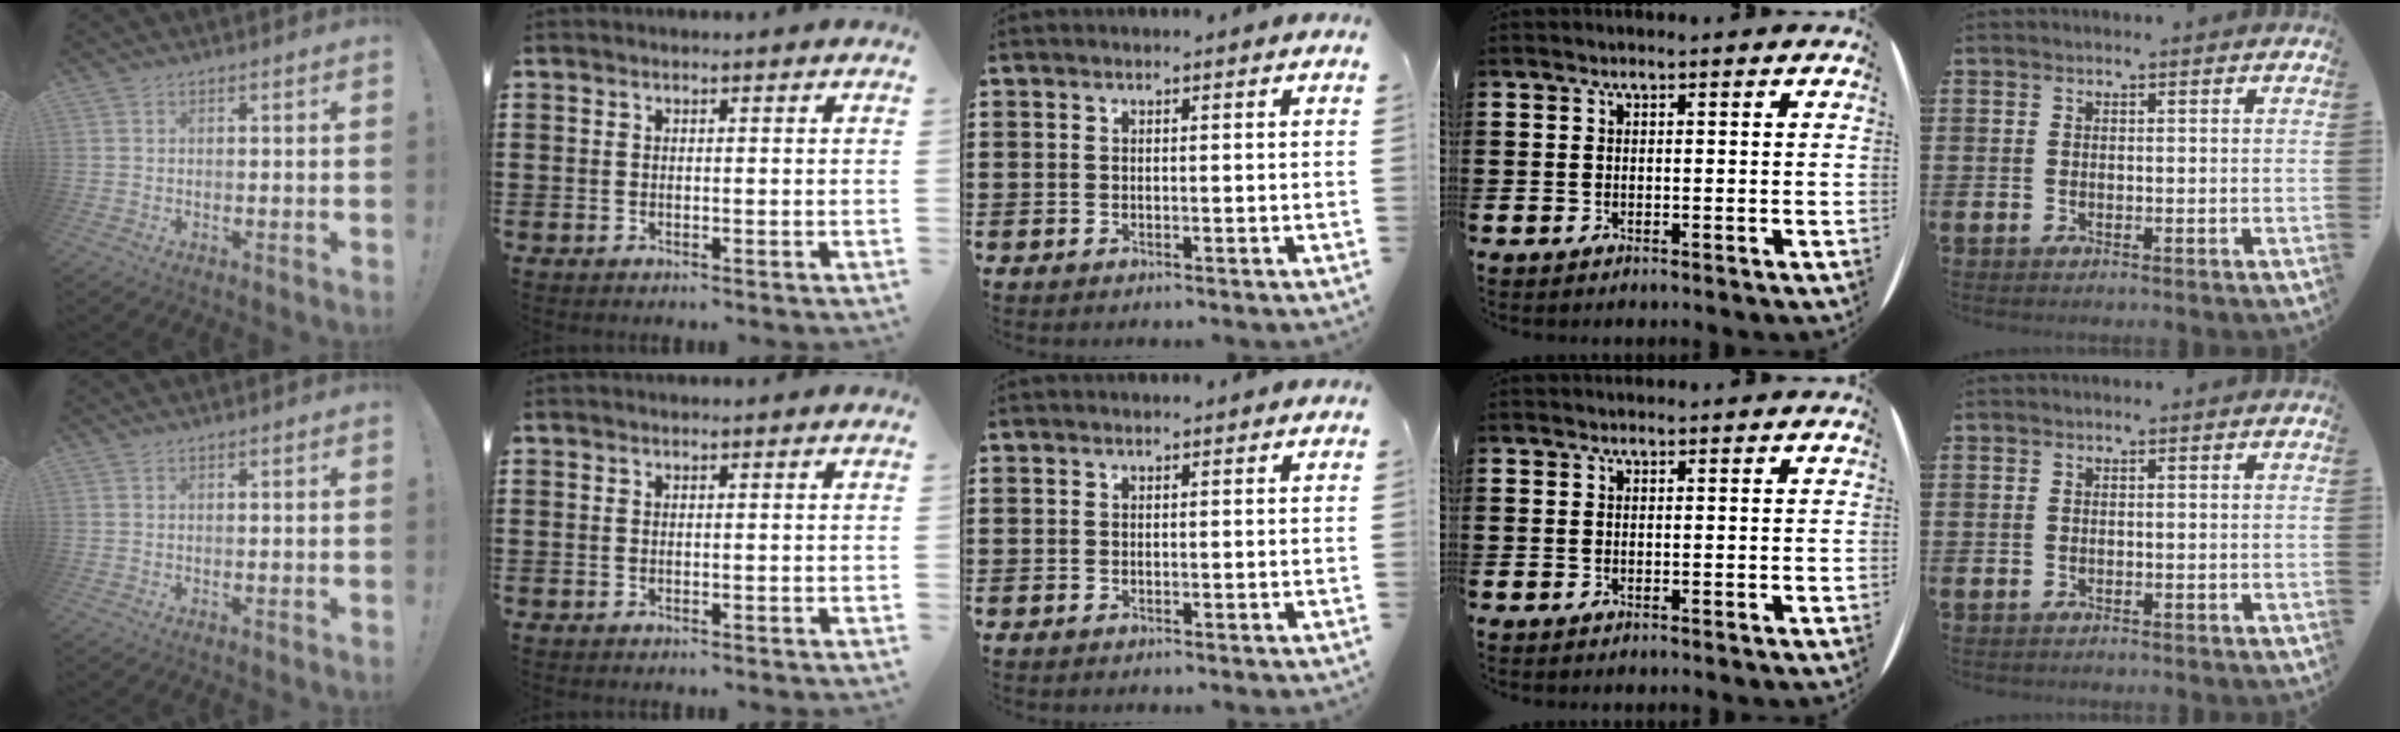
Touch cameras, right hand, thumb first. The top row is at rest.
{}